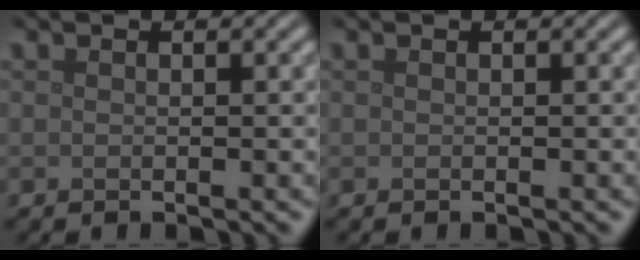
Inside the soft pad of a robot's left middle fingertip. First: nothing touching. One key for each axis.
{"total": 0.0}